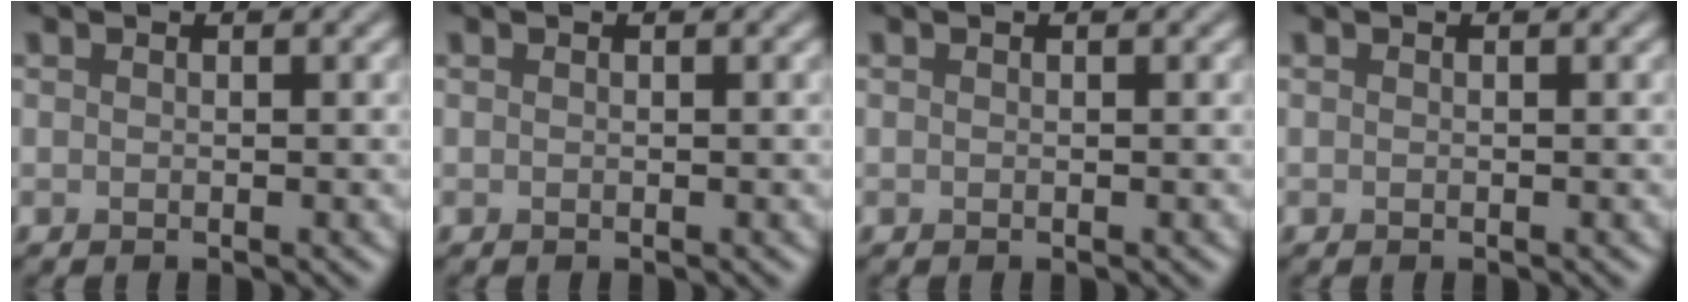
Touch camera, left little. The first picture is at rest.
{"total": 0.0}
{"total": 0.0}
{"total": 0.0}